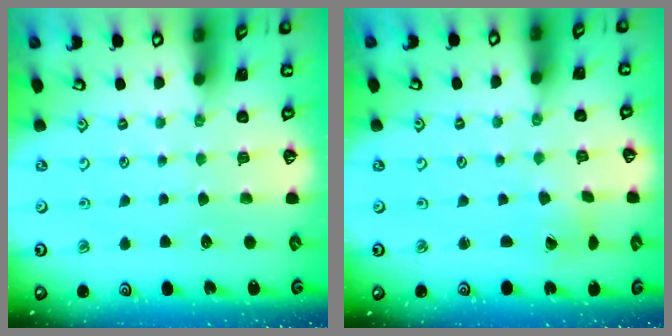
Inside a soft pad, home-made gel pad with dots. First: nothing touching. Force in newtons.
{"total": 0.8, "press": 0.8, "slide": 0.1}